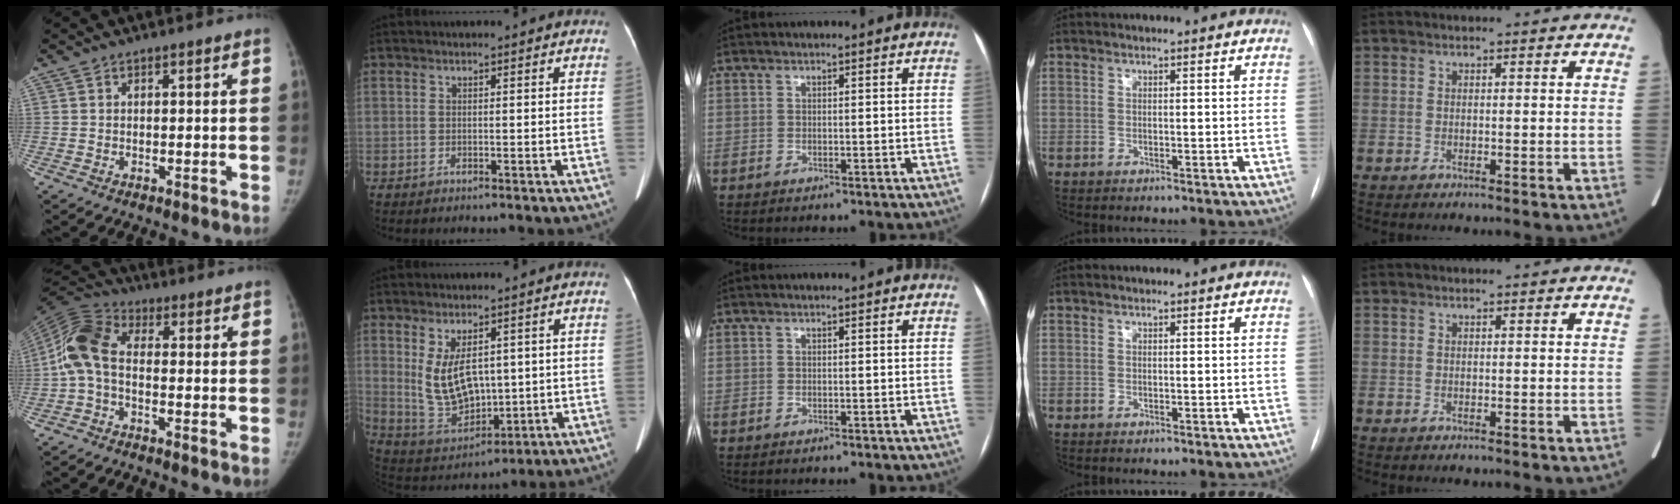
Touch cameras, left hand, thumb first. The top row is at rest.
{"thumb": {"total": 9.5, "force": [-1.0, 5.4, 7.8], "torque": [-0.164, 0.030, -0.038]}, "index": {"total": 8.9, "force": [1.6, 4.9, 7.3], "torque": [-0.149, -0.007, 0.053]}}